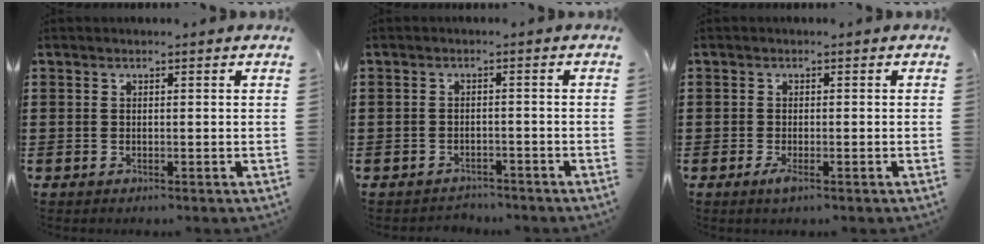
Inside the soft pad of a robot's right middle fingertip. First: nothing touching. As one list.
[{"total": 2.0, "force": [-1.9, 0.4, -0.2], "torque": [-0.004, 0.002, -0.044]}, {"total": 1.7, "force": [-0.7, 0.4, 1.5], "torque": [-0.034, -0.005, -0.014]}]